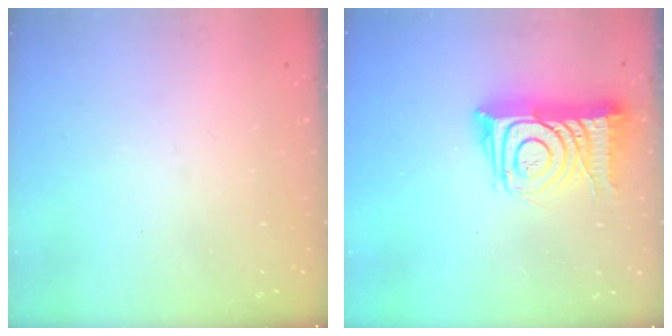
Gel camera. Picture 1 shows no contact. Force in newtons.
{"total": 15.4, "press": 15.4, "slide": 1.0}